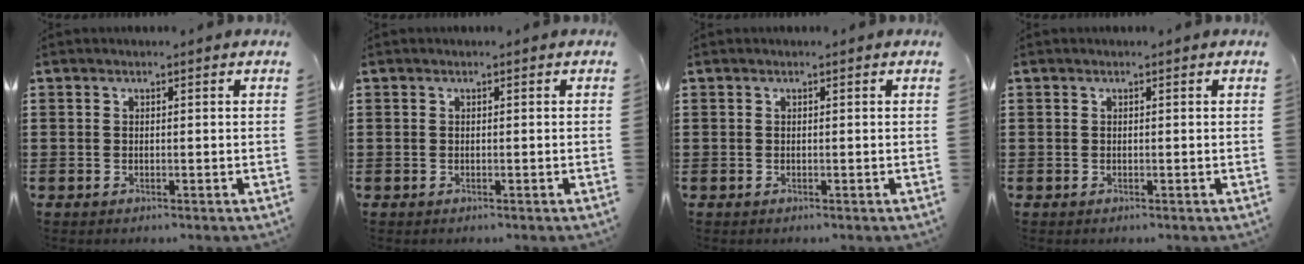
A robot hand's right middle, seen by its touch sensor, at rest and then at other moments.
{"total": 0.0}
{"total": 0.0}
{"total": 0.0}